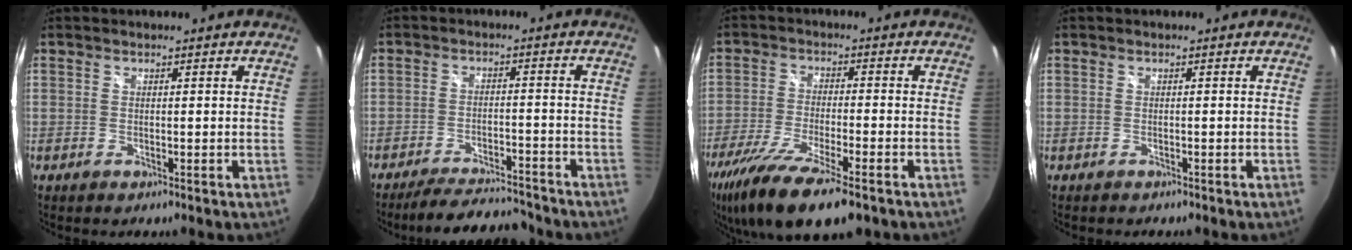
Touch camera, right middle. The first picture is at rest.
{"total": 11.8, "force": [-10.8, 2.3, 4.1], "torque": [-0.096, 0.003, -0.157]}
{"total": 17.1, "force": [-11.9, 3.9, 11.6], "torque": [-0.242, -0.061, -0.209]}
{"total": 0.5, "force": [-0.5, 0.2, 0.0], "torque": [-0.001, -0.001, -0.008]}